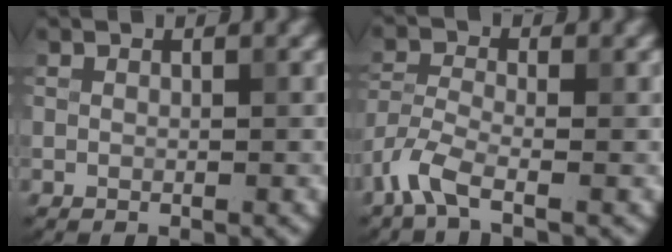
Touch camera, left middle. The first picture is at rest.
{"total": 3.8, "force": [-2.5, 1.1, 2.5], "torque": [-0.062, -0.006, -0.068]}